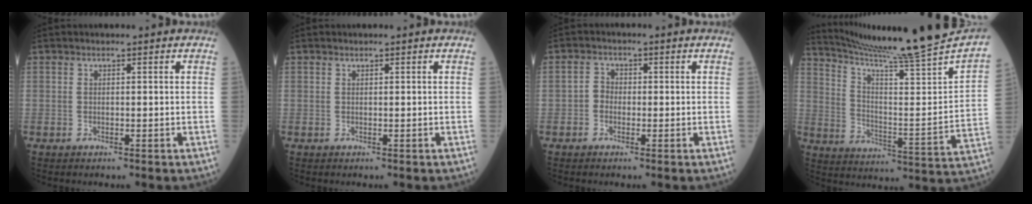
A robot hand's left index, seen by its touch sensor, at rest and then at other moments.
{"total": 0.0}
{"total": 2.1, "force": [-0.7, 1.8, 1.0], "torque": [-0.015, 0.006, -0.018]}
{"total": 25.2, "force": [22.5, -2.9, 11.0], "torque": [-0.187, -0.109, 0.313]}